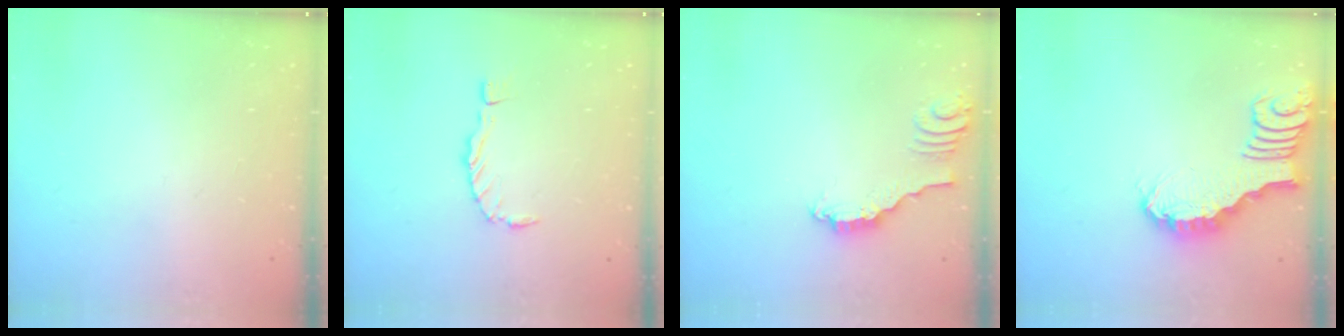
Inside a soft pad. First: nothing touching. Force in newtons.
{"total": 0.0}
{"total": 2.3, "press": 2.3, "slide": 0.1}
{"total": 2.5, "press": 2.5, "slide": 0.2}